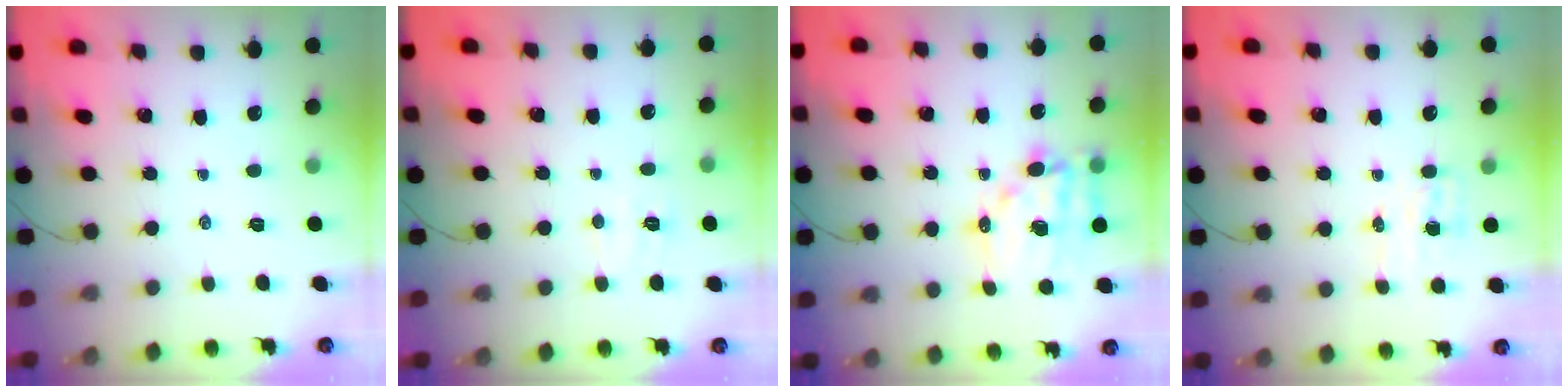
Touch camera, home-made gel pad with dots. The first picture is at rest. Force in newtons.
{"total": 3.8, "press": 3.7, "slide": 0.8}
{"total": 14.4, "press": 14.0, "slide": 3.5}
{"total": 5.1, "press": 5.0, "slide": 0.8}